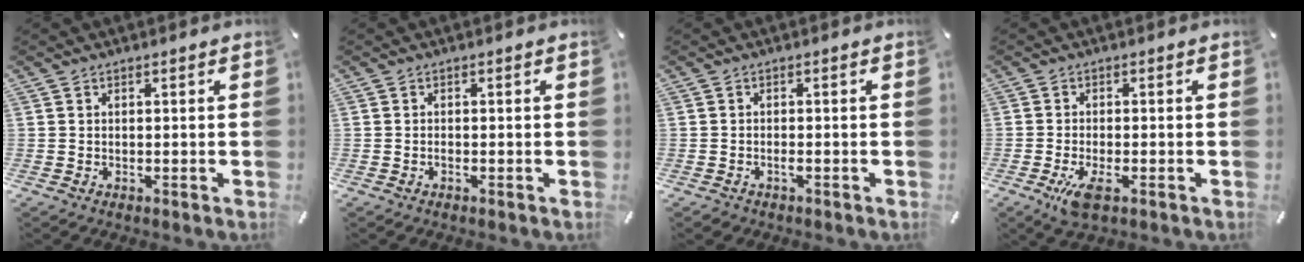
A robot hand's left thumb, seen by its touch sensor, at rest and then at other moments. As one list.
[{"total": 0.7, "force": [-0.4, 0.3, 0.5], "torque": [-0.010, -0.002, -0.008]}, {"total": 1.2, "force": [-0.7, 0.6, 0.8], "torque": [-0.018, 0.002, -0.014]}, {"total": 5.2, "force": [-2.2, 1.6, 4.5], "torque": [-0.087, -0.007, -0.035]}]